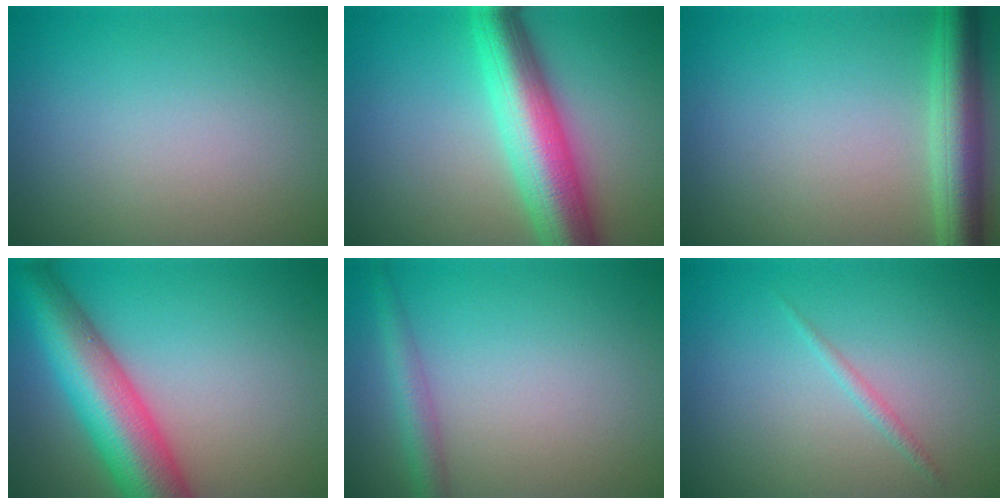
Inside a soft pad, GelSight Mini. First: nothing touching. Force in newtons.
{"total": 8.6, "press": 8.5, "slide": 0.3}
{"total": 5.1, "press": 5.1, "slide": 0.3}
{"total": 10.2, "press": 10.2, "slide": 0.2}
{"total": 2.3, "press": 2.3, "slide": 0.1}
{"total": 0.8, "press": 0.8, "slide": 0.1}